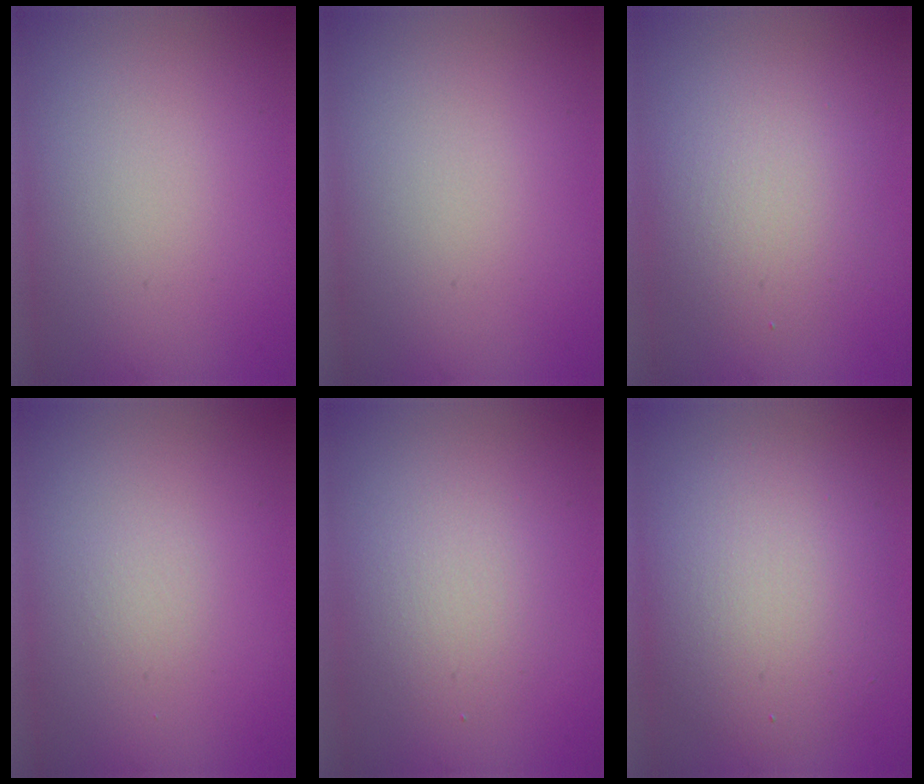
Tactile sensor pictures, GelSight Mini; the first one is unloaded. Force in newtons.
{"total": 0.0}
{"total": 3.5, "press": 3.5, "slide": 0.2}
{"total": 0.0}
{"total": 2.3, "press": 2.3, "slide": 0.1}
{"total": 6.4, "press": 6.4, "slide": 0.3}